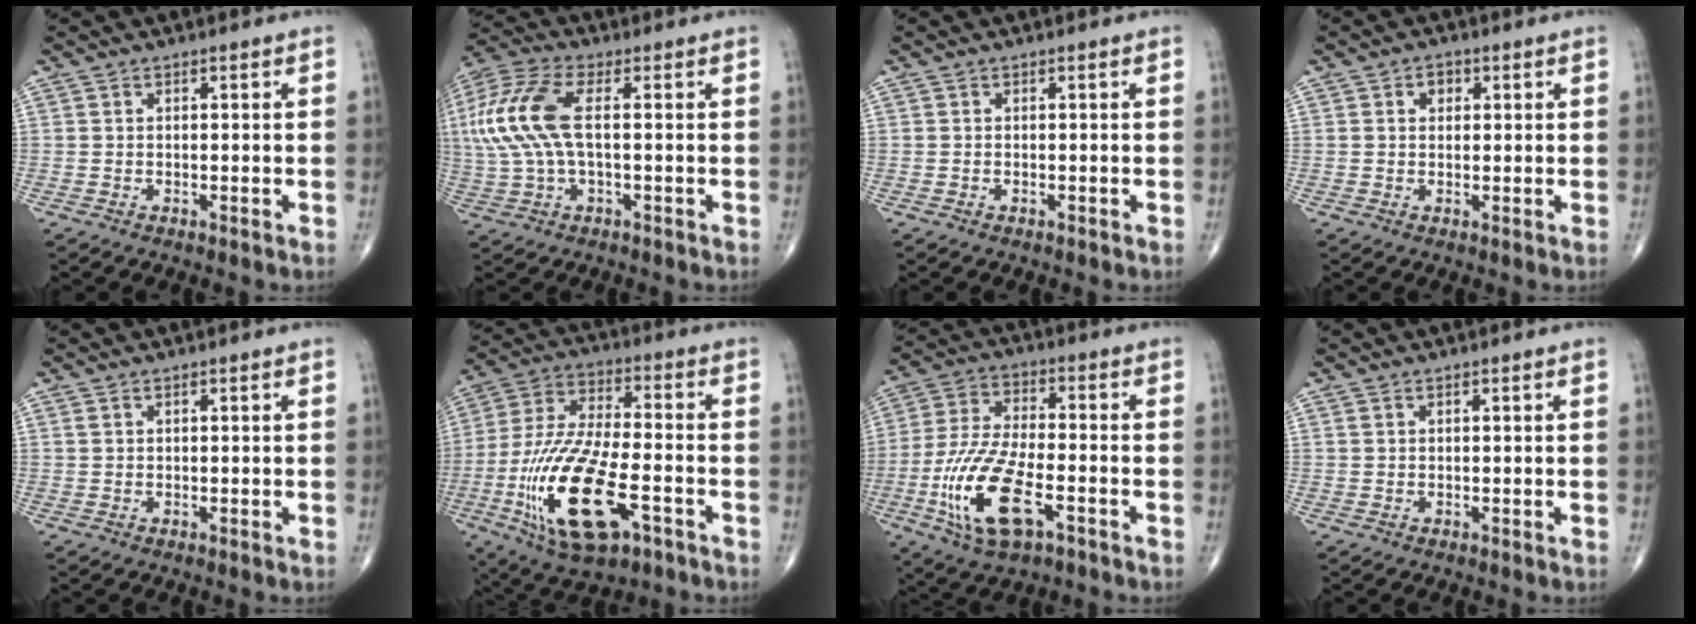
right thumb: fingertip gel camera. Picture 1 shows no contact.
{"total": 14.0, "force": [1.5, 6.2, 12.5], "torque": [-0.304, 0.024, 0.029]}
{"total": 0.0}
{"total": 2.4, "force": [0.8, 1.9, 1.3], "torque": [-0.008, 0.002, 0.009]}
{"total": 0.7, "force": [0.5, 0.2, 0.4], "torque": [-0.011, 0.007, 0.014]}
{"total": 21.5, "force": [-7.5, 8.7, 18.2], "torque": [-0.384, 0.016, -0.125]}
{"total": 15.9, "force": [-5.9, 6.5, 13.2], "torque": [-0.280, 0.016, -0.104]}
{"total": 0.5, "force": [0.4, 0.1, 0.3], "torque": [-0.010, 0.005, 0.011]}